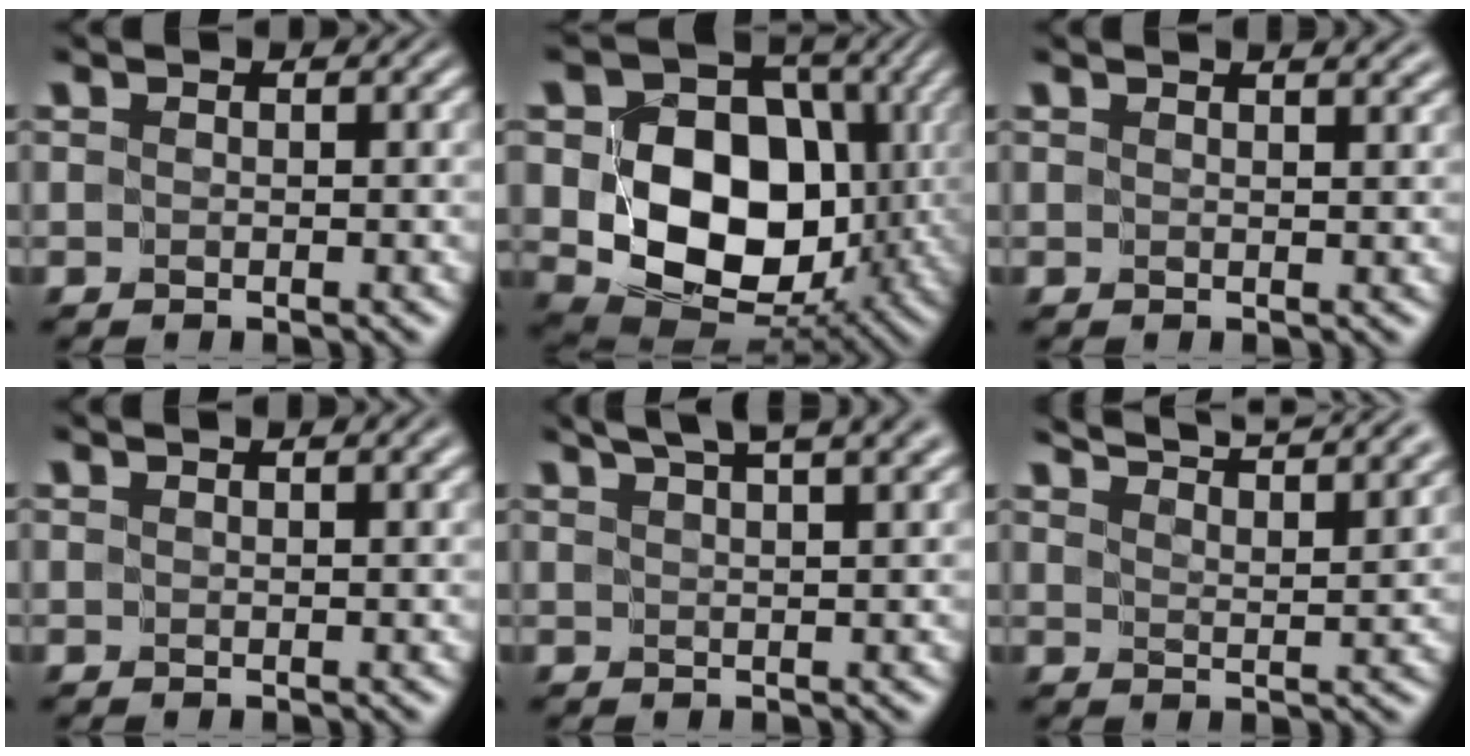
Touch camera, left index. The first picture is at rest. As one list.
[{"total": 11.9, "force": [0.1, 9.1, 7.6], "torque": [-0.121, -0.009, -0.004]}, {"total": 2.6, "force": [2.1, 0.7, 1.2], "torque": [-0.007, 0.002, 0.009]}, {"total": 2.3, "force": [1.8, 0.6, 1.4], "torque": [-0.008, -0.001, 0.010]}, {"total": 7.4, "force": [5.4, 2.1, 4.6], "torque": [-0.037, 0.034, 0.047]}, {"total": 10.0, "force": [8.4, 2.4, 4.8], "torque": [-0.040, 0.029, 0.077]}]